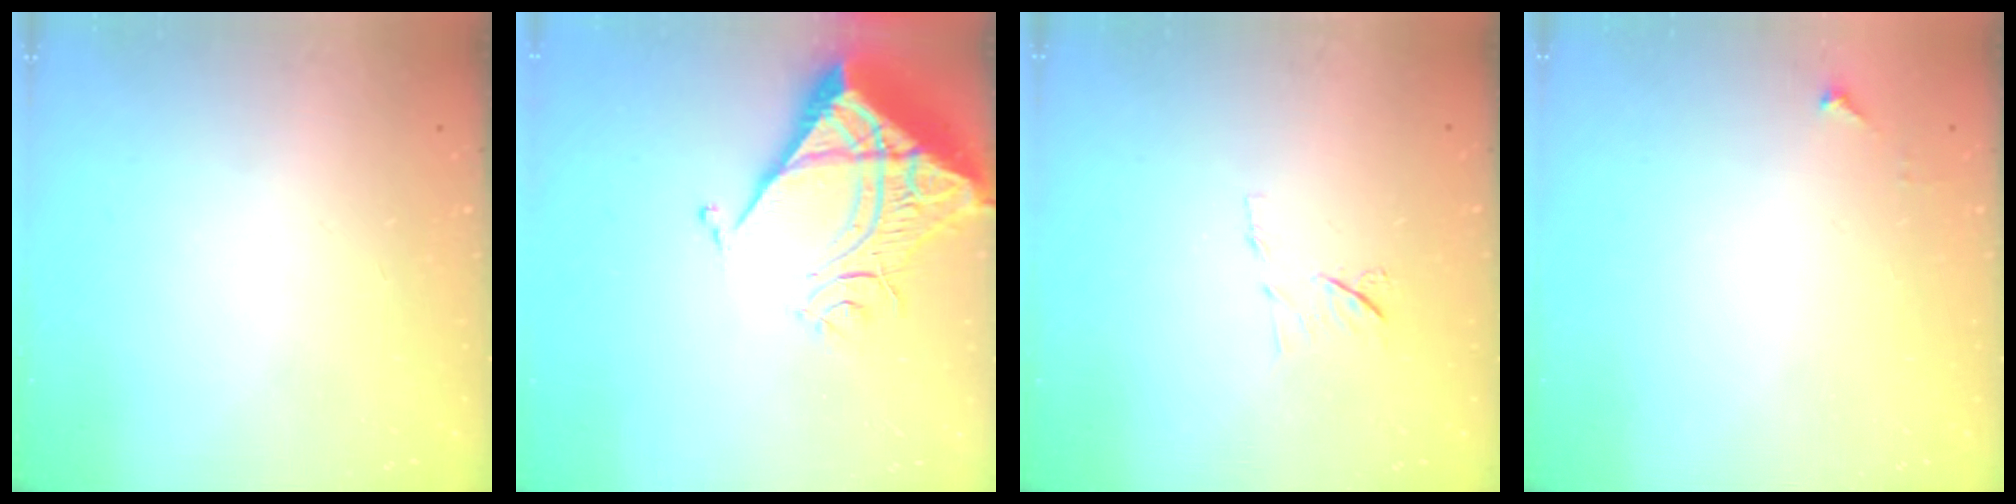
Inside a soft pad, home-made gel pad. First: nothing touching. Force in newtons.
{"total": 10.3, "press": 10.3, "slide": 1.3}
{"total": 6.7, "press": 6.6, "slide": 1.0}
{"total": 3.4, "press": 3.4, "slide": 0.4}